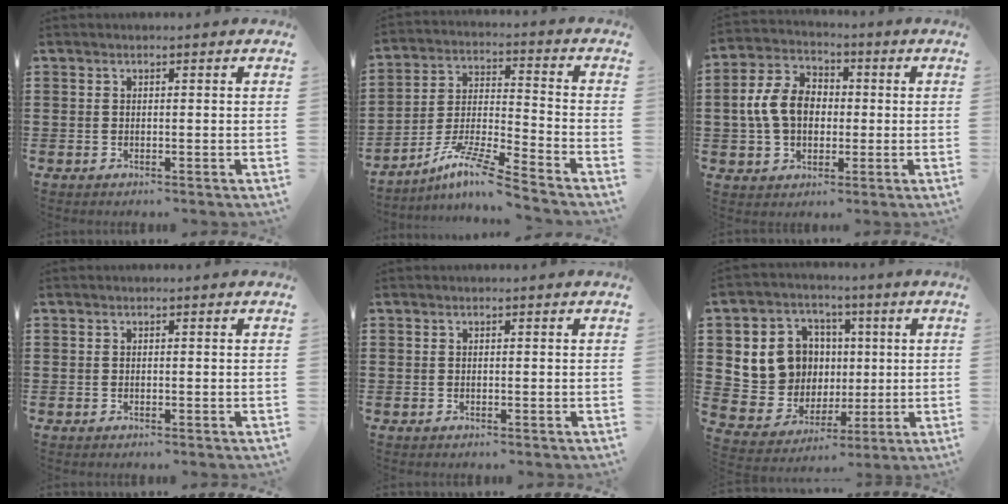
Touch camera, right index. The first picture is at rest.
{"total": 9.4, "force": [-7.5, 0.2, 5.8], "torque": [-0.121, -0.003, -0.150]}
{"total": 8.8, "force": [-0.1, 6.6, 5.8], "torque": [-0.155, 0.010, -0.009]}
{"total": 0.0}
{"total": 0.0}
{"total": 10.7, "force": [2.4, 9.8, 3.4], "torque": [-0.104, -0.002, 0.057]}